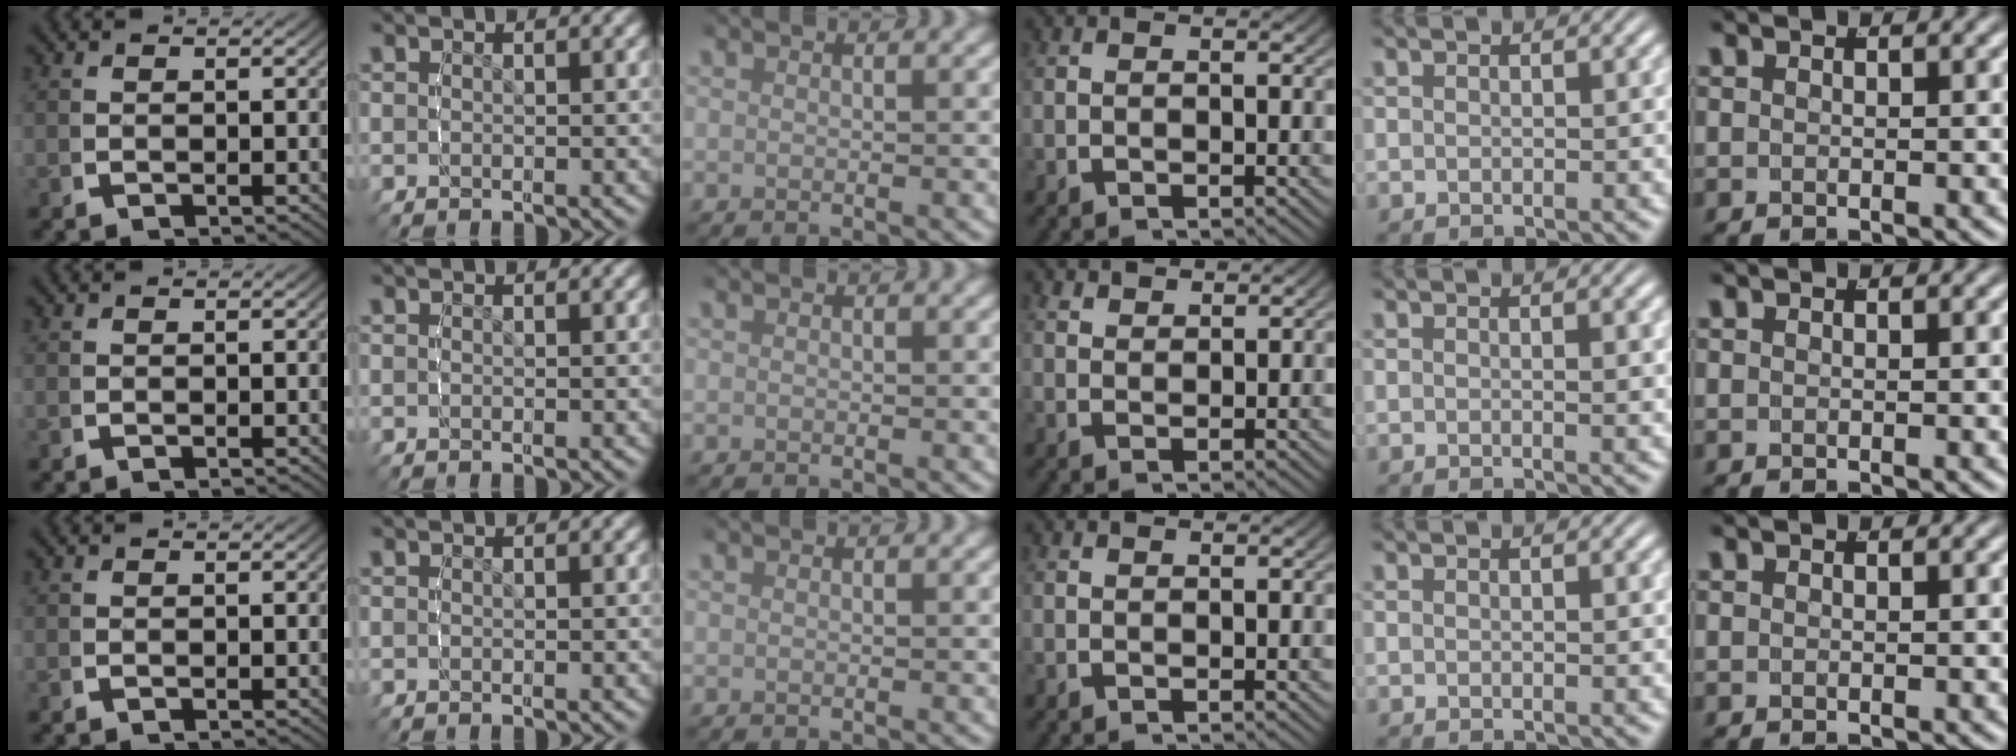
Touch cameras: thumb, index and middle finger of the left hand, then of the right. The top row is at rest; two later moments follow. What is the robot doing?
{"motion": "lift_and_place", "object": "screwdriver"}